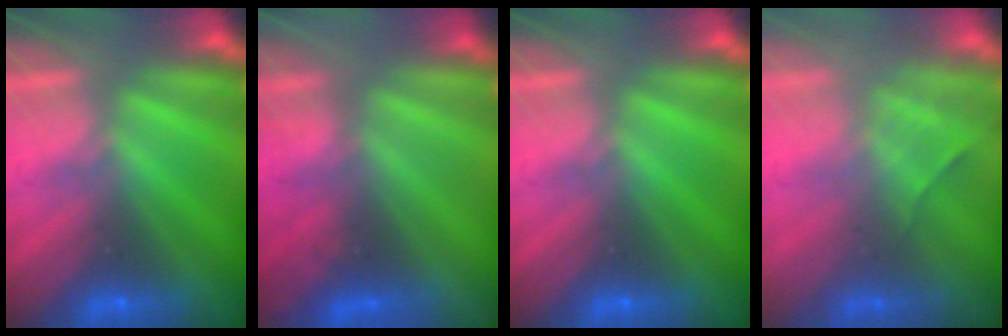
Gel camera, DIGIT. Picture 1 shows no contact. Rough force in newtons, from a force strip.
{"total": 4.7}
{"total": 0.0}
{"total": 2.4}